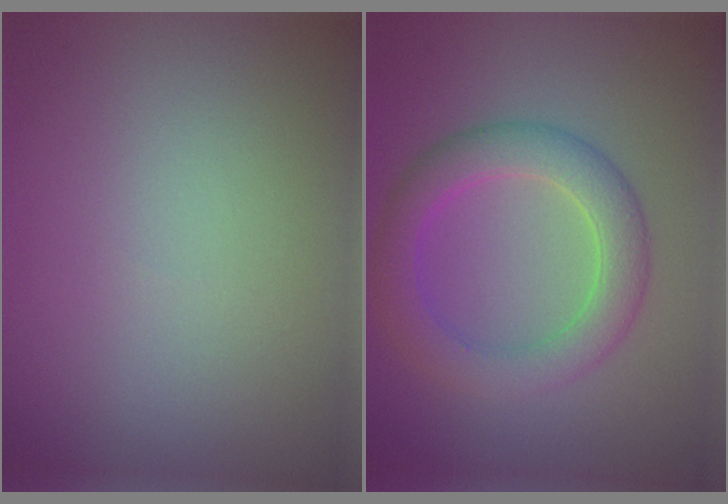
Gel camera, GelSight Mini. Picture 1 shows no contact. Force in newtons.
{"total": 4.6, "press": 4.6, "slide": 0.2}